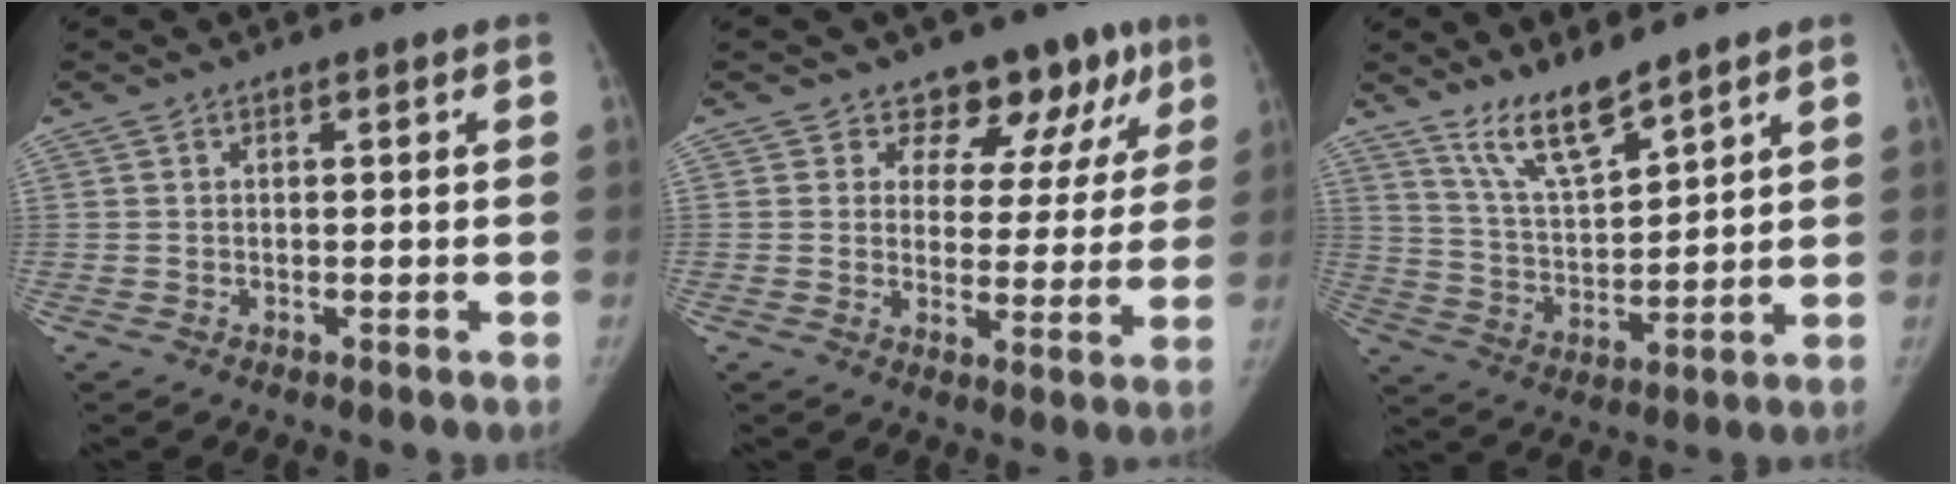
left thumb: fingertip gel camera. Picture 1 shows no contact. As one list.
[{"total": 11.6, "force": [7.9, 7.8, 3.5], "torque": [0.012, -0.031, 0.080]}, {"total": 9.8, "force": [7.8, 2.0, 5.6], "torque": [-0.096, -0.059, 0.160]}]